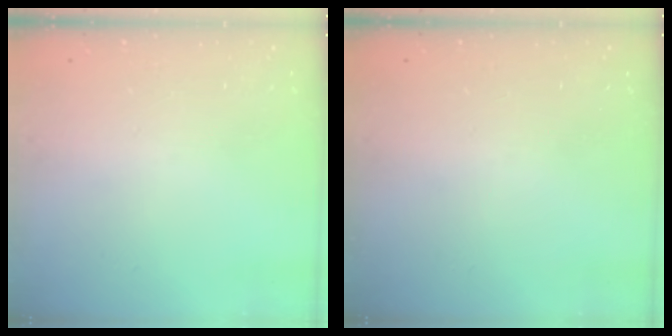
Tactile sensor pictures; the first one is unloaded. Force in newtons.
{"total": 0.0}